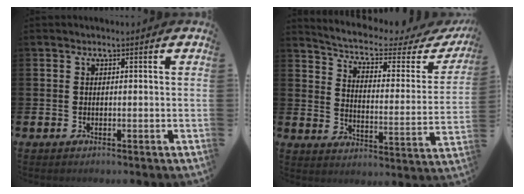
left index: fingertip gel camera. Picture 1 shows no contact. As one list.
[{"total": 5.1, "force": [4.2, 1.4, 2.6], "torque": [-0.067, -0.035, 0.062]}]